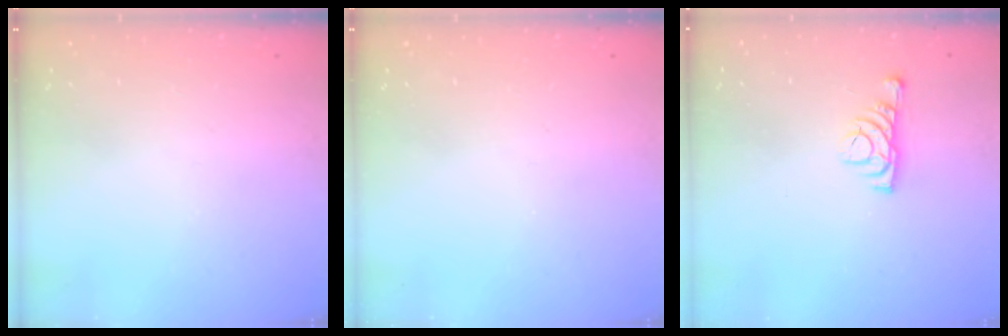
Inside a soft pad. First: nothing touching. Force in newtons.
{"total": 0.0}
{"total": 5.0, "press": 4.9, "slide": 1.1}